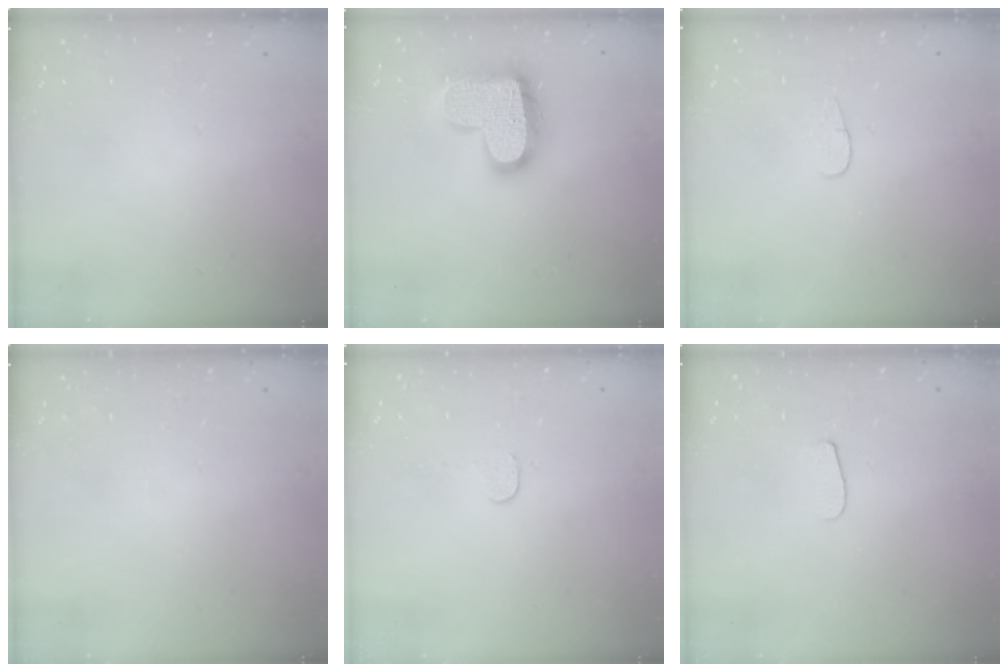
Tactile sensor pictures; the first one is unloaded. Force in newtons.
{"total": 18.7, "press": 18.6, "slide": 1.1}
{"total": 3.6, "press": 3.6, "slide": 0.4}
{"total": 0.0}
{"total": 3.0, "press": 3.0, "slide": 0.3}
{"total": 6.0, "press": 6.0, "slide": 0.6}